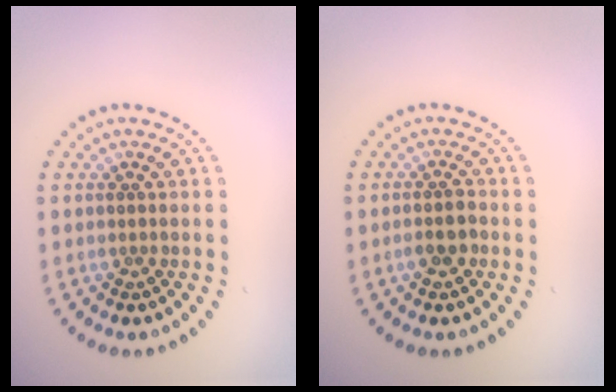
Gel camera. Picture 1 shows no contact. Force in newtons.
{"total": 1.8, "press": 1.7, "slide": 0.5}